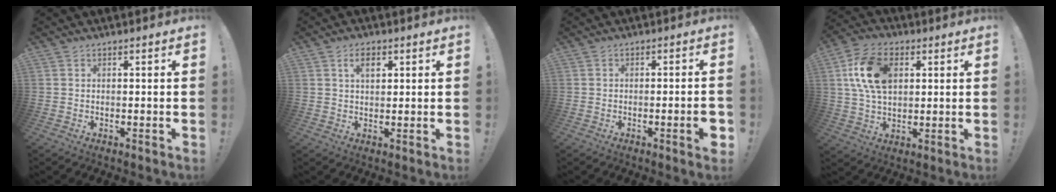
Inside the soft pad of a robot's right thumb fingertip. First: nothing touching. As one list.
[{"total": 4.0, "force": [1.7, 2.3, 2.8], "torque": [-0.044, 0.002, 0.025]}, {"total": 4.5, "force": [-1.3, 0.4, 4.3], "torque": [-0.062, -0.002, -0.018]}, {"total": 15.3, "force": [3.9, 9.9, 11.0], "torque": [-0.206, 0.012, 0.075]}]